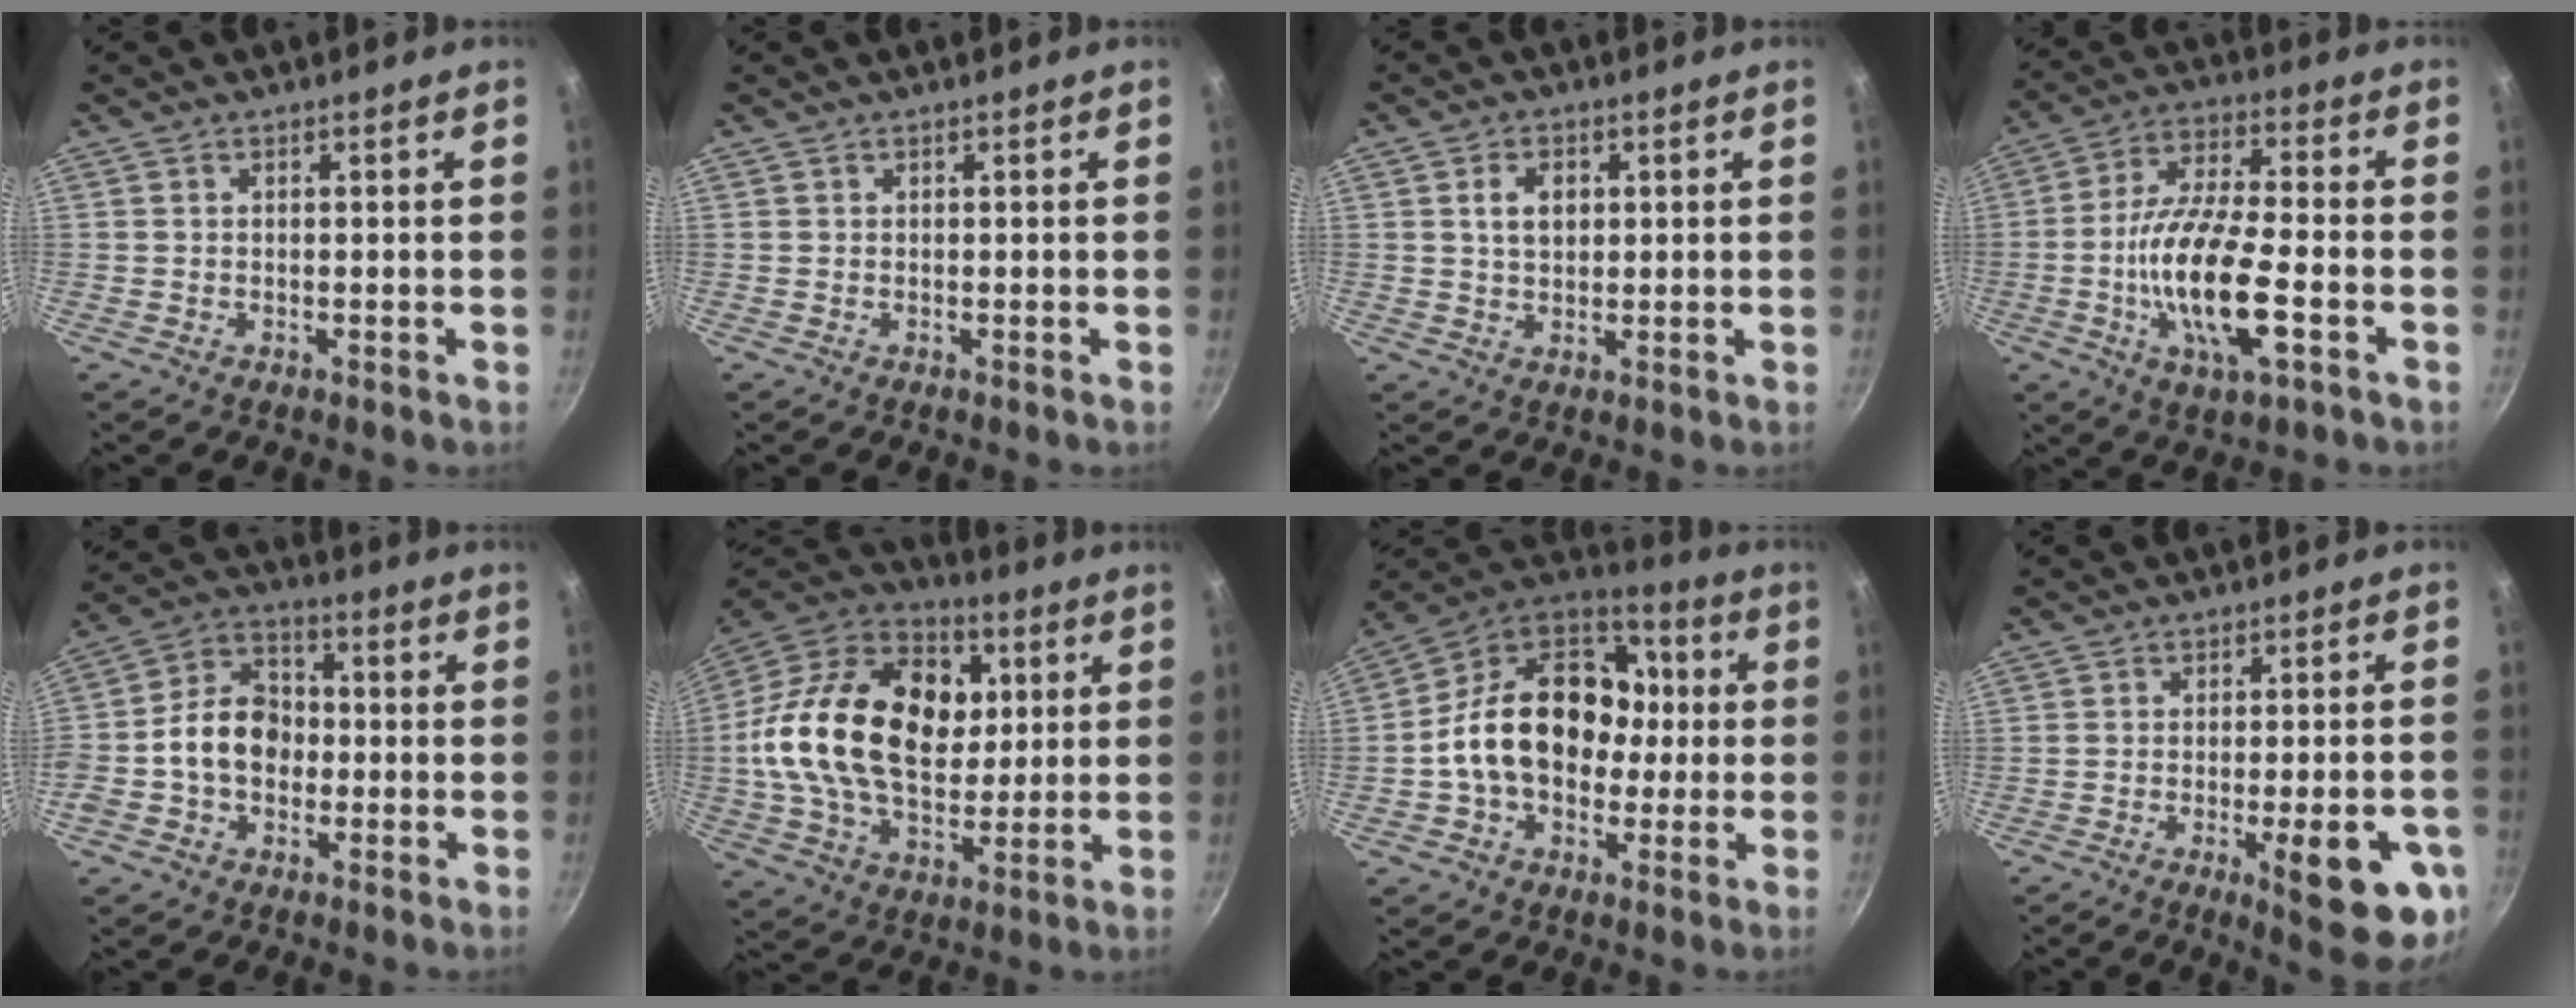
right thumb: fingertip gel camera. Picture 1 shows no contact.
{"total": 0.0}
{"total": 4.5, "force": [1.1, 3.1, 3.1], "torque": [-0.038, -0.001, 0.021]}
{"total": 16.8, "force": [-4.5, 5.6, 15.1], "torque": [-0.285, 0.021, -0.092]}
{"total": 11.3, "force": [-1.6, 8.6, 7.1], "torque": [-0.086, 0.035, -0.044]}
{"total": 28.4, "force": [3.8, 19.0, 20.9], "torque": [-0.349, 0.018, 0.055]}
{"total": 21.7, "force": [-0.6, 16.0, 14.7], "torque": [-0.218, 0.053, -0.020]}
{"total": 14.5, "force": [-5.0, 4.0, 12.9], "torque": [-0.140, 0.007, -0.062]}